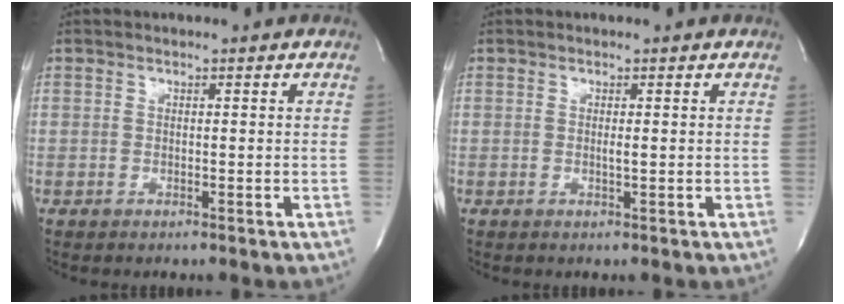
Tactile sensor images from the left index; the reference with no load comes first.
{"total": 0.6, "force": [0.0, 0.0, 0.6], "torque": [-0.016, -0.003, 0.000]}